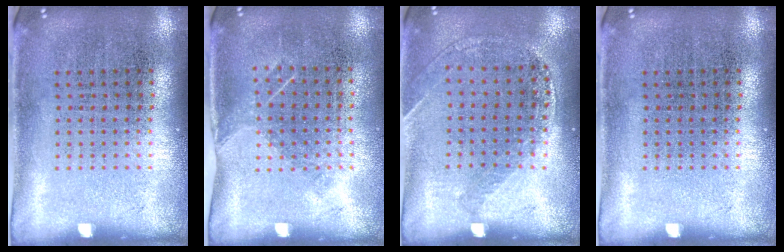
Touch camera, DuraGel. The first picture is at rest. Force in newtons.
{"total": 1.1, "press": 0.8, "slide": 0.6}
{"total": 1.2, "press": 1.1, "slide": 0.3}
{"total": 0.0}